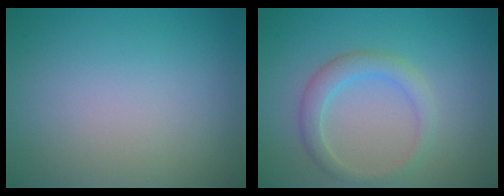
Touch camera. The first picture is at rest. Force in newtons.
{"total": 2.6, "press": 2.6, "slide": 0.3}